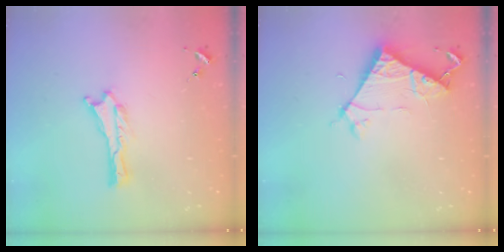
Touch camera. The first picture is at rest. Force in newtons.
{"total": 6.4, "press": 6.4, "slide": 0.3}